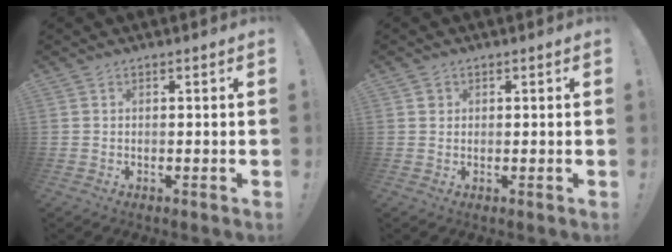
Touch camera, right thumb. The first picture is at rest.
{"total": 1.5, "force": [0.6, 1.4, 0.2], "torque": [0.002, 0.000, 0.011]}